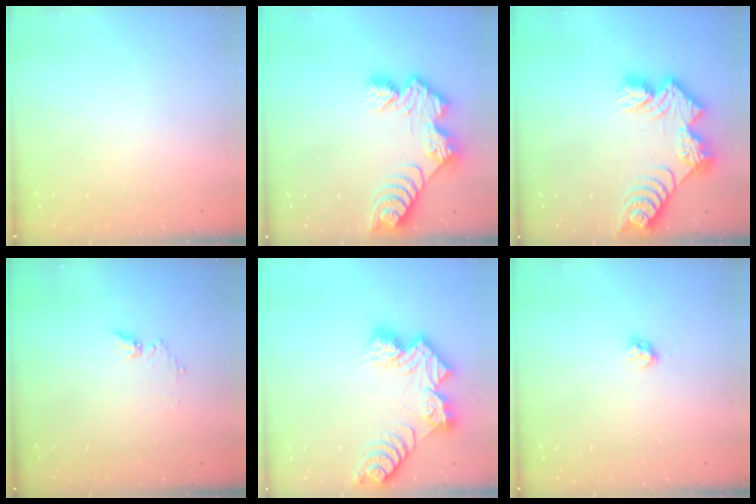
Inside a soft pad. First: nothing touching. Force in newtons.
{"total": 11.4, "press": 11.3, "slide": 0.9}
{"total": 12.3, "press": 12.2, "slide": 1.1}
{"total": 5.7, "press": 5.6, "slide": 0.6}
{"total": 12.9, "press": 12.9, "slide": 1.1}
{"total": 2.8, "press": 2.7, "slide": 0.3}